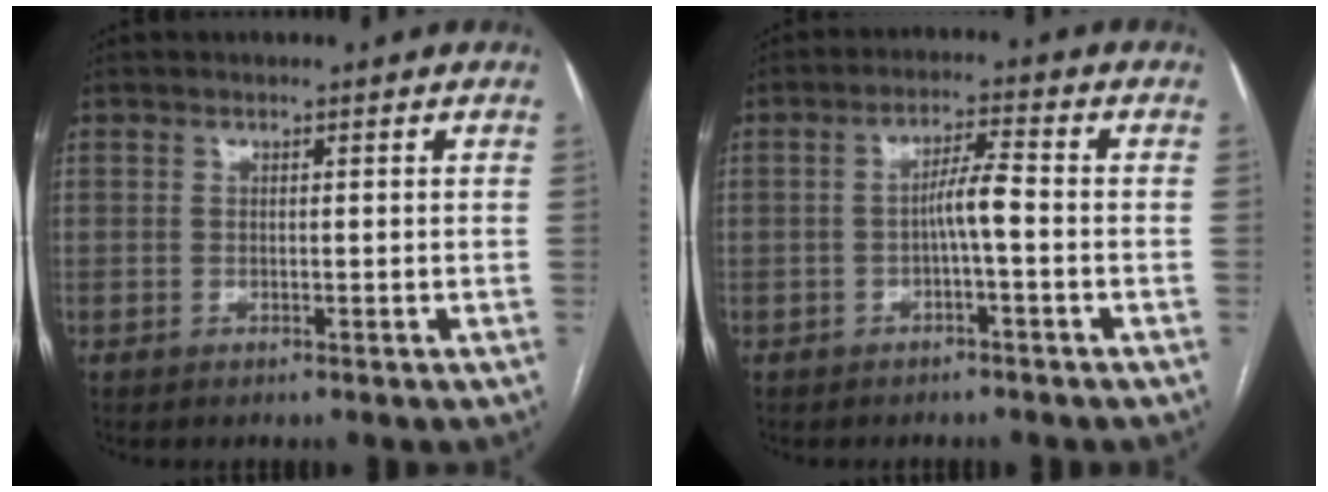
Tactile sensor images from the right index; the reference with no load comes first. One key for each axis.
{"total": 4.2, "fx": -1.1, "fy": 0.3, "fz": 4.0, "tx": -0.070, "ty": 0.011, "tz": -0.018}